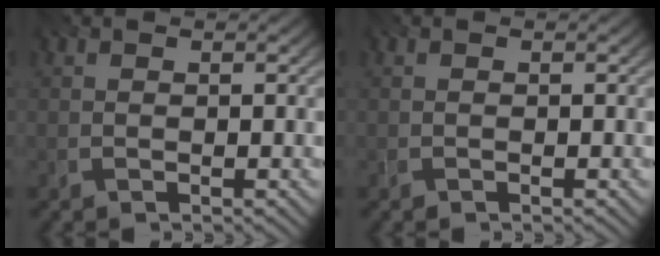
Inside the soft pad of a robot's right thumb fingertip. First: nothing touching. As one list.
[{"total": 0.0}]